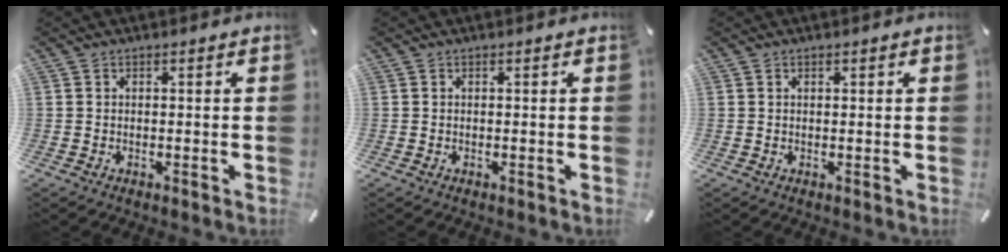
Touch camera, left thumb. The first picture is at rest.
{"total": 0.0}
{"total": 0.6, "force": [0.5, 0.2, 0.3], "torque": [-0.006, 0.001, 0.009]}